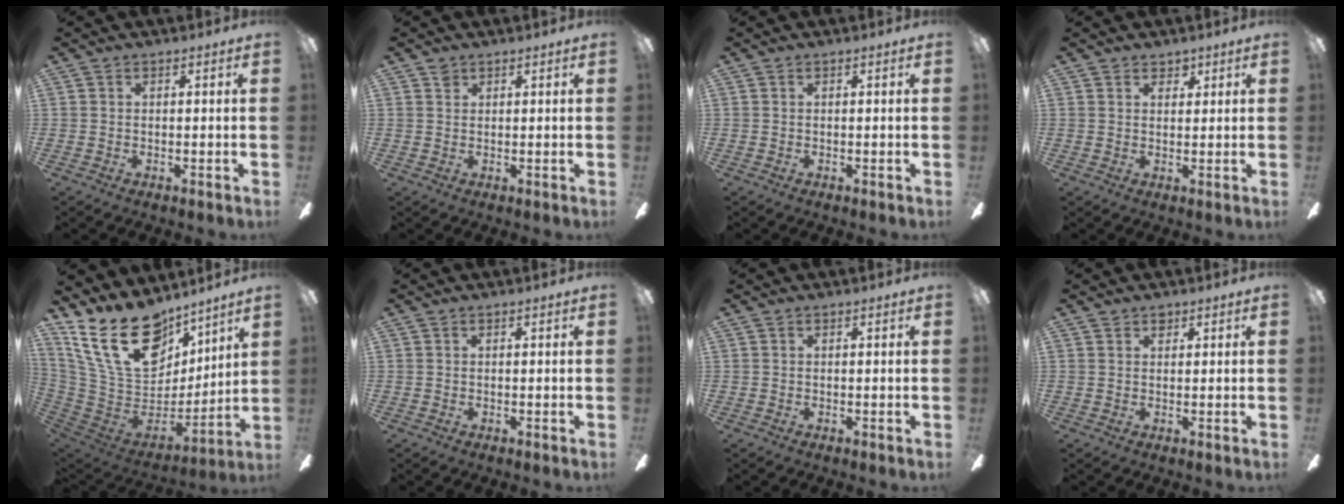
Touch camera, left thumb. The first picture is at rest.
{"total": 1.3, "force": [1.0, 0.8, 0.2], "torque": [-0.006, 0.000, 0.019]}
{"total": 0.0}
{"total": 2.5, "force": [1.8, 1.7, 0.6], "torque": [0.001, -0.005, 0.030]}
{"total": 25.5, "force": [15.8, 14.3, 14.0], "torque": [-0.258, -0.095, 0.292]}
{"total": 0.0}
{"total": 0.0}
{"total": 1.6, "force": [1.2, 1.0, 0.4], "torque": [-0.002, -0.002, 0.021]}